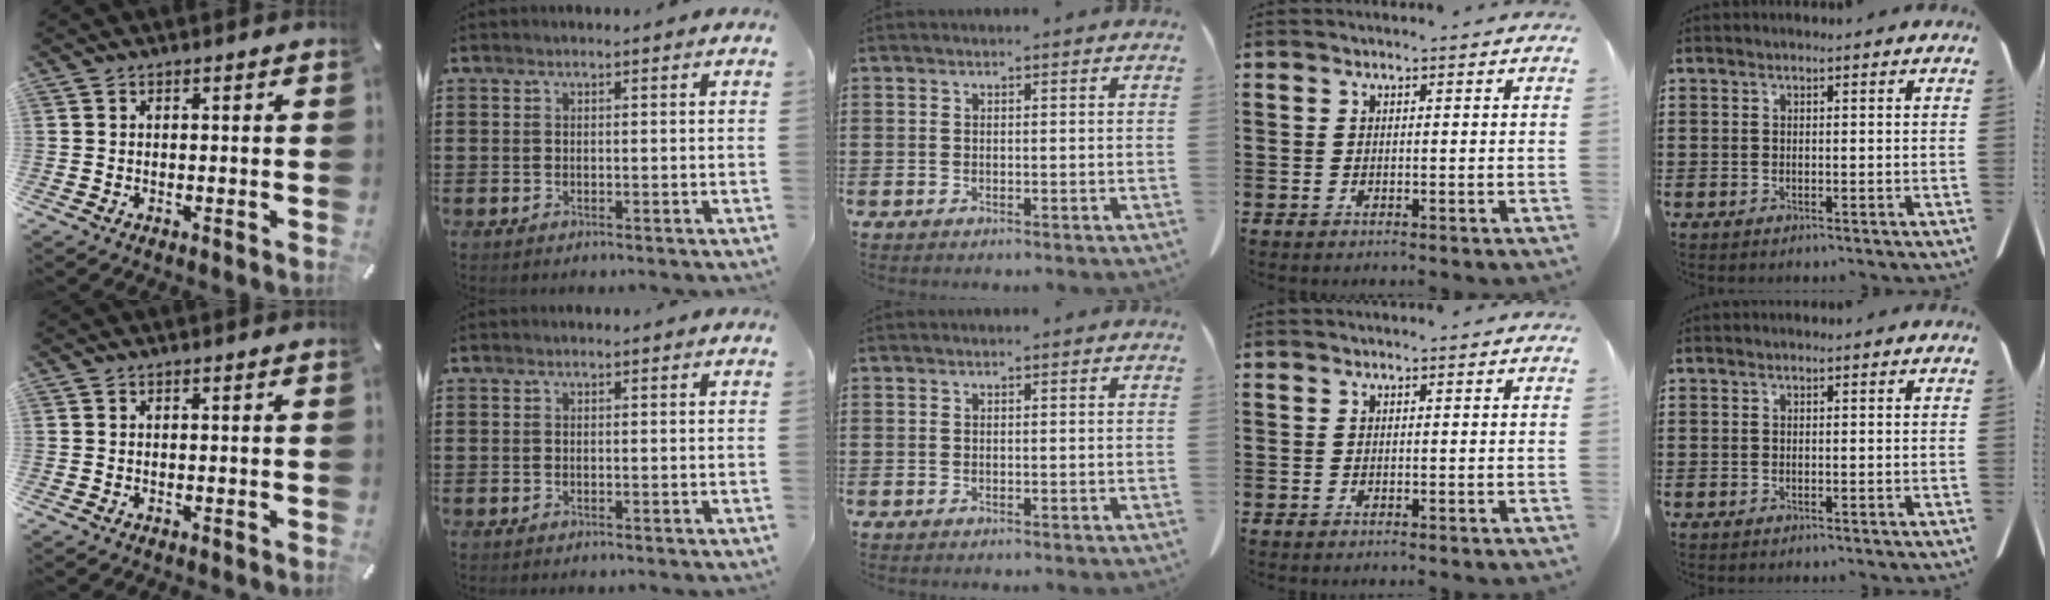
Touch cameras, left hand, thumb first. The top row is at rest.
{}